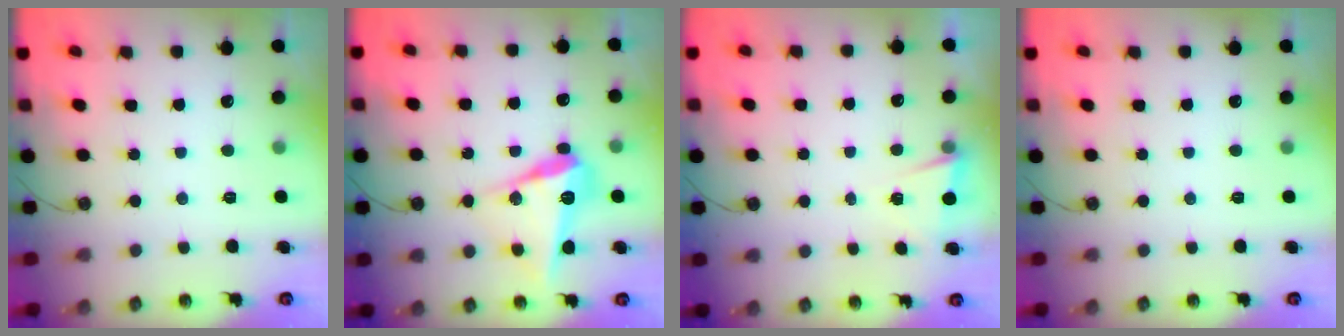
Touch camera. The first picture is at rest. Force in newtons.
{"total": 15.1, "press": 15.1, "slide": 1.3}
{"total": 2.8, "press": 2.6, "slide": 1.0}
{"total": 0.0}